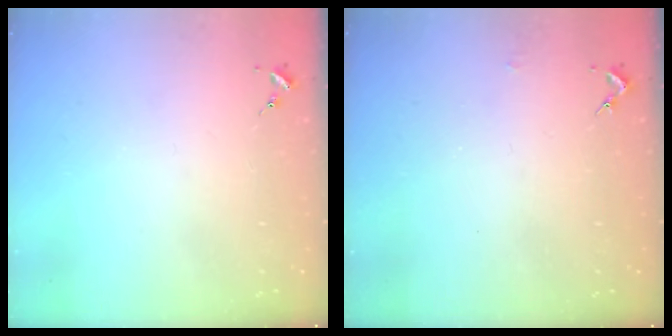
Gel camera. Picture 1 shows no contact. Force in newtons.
{"total": 1.4, "press": 1.4, "slide": 0.1}